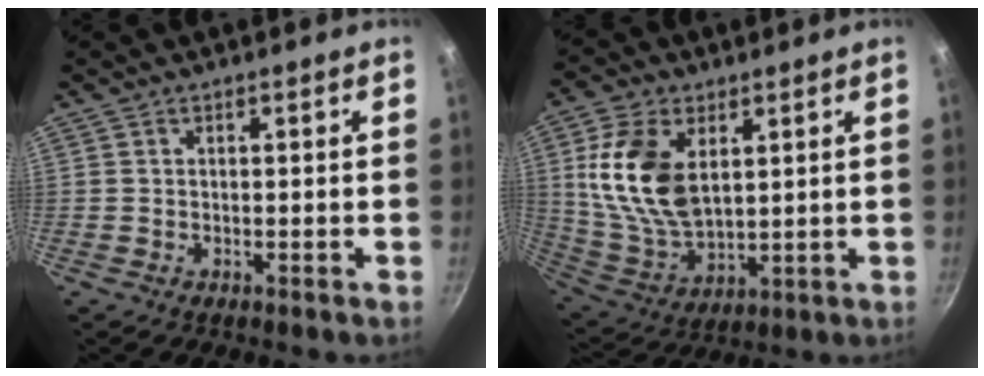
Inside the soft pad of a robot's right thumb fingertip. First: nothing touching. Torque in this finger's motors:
{"motor_torque": [0.57, 0.71, 1.19, -0.38, 0.36]}